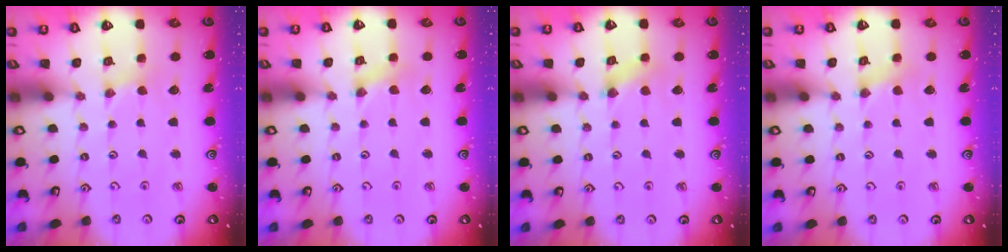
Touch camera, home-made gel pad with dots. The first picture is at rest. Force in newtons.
{"total": 0.0}
{"total": 1.3, "press": 1.3, "slide": 0.3}
{"total": 1.4, "press": 1.4, "slide": 0.3}